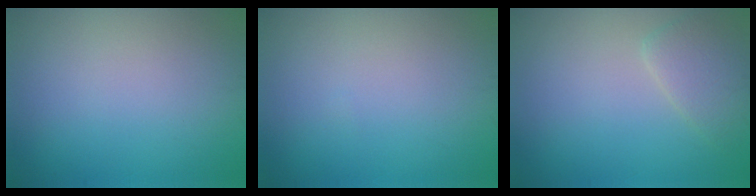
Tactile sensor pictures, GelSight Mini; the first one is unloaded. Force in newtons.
{"total": 0.0}
{"total": 2.5, "press": 2.5, "slide": 0.2}